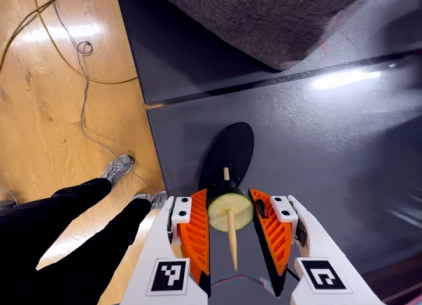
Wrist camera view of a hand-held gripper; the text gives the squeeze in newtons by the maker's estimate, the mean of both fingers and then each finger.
{"total": 9.9, "left": 9.5, "right": 10.3}